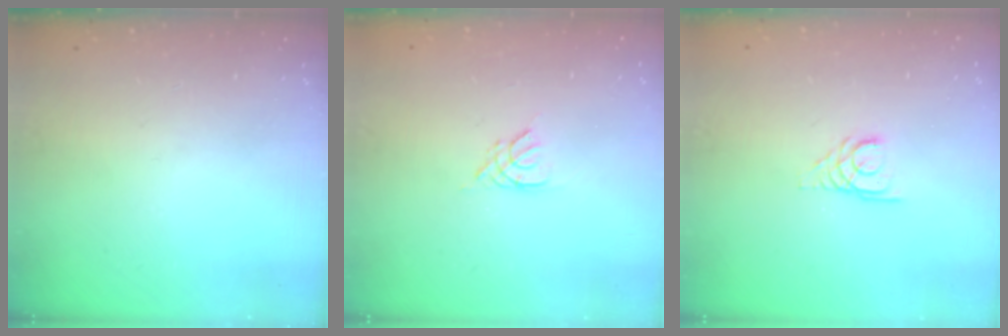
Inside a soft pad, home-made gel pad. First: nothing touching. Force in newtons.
{"total": 2.8, "press": 2.7, "slide": 0.5}
{"total": 2.7, "press": 2.7, "slide": 0.3}